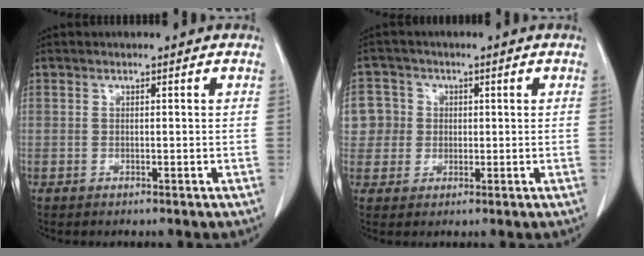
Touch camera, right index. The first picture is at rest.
{"total": 6.1, "force": [1.0, 6.0, 0.4], "torque": [-0.004, 0.020, 0.020]}